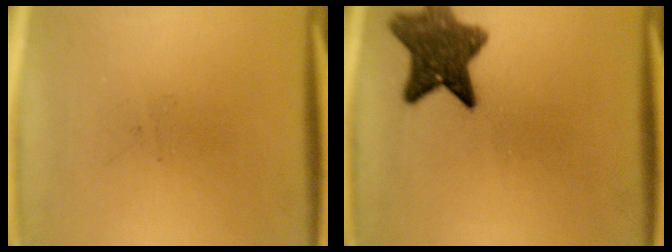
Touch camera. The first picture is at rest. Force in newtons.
{"total": 8.9}